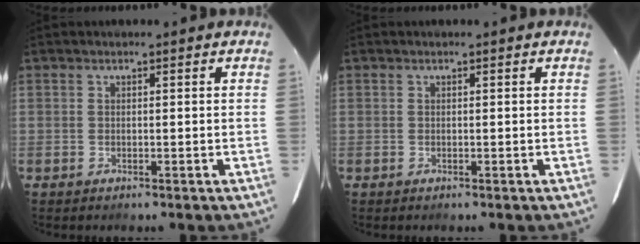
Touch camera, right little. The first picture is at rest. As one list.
[{"total": 0.0}]